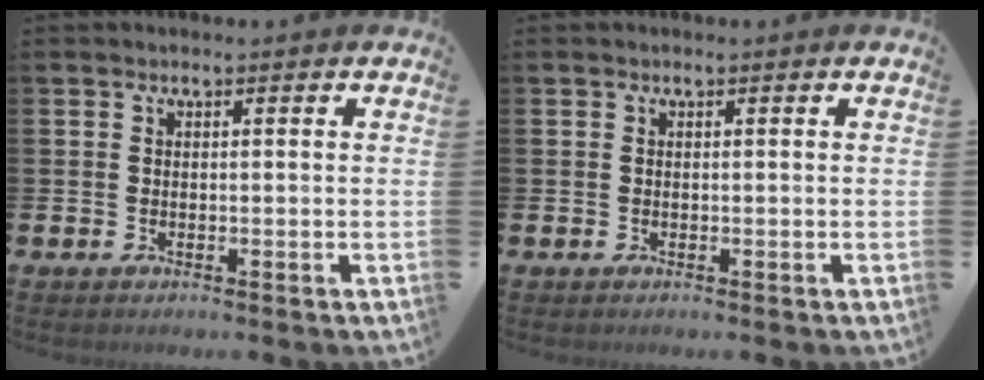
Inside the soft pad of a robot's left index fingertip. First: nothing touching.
{"total": 0.0}